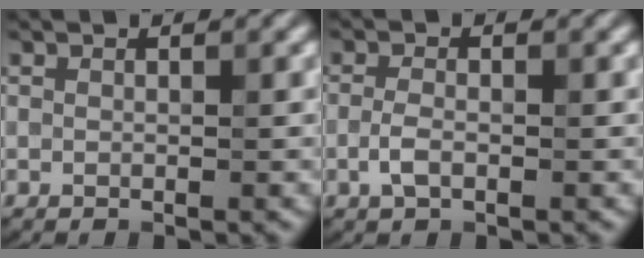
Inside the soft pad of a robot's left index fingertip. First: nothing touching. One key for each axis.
{"total": 1.8, "fx": -0.7, "fy": 0.7, "fz": 1.5, "tx": -0.037, "ty": 0.006, "tz": -0.016}